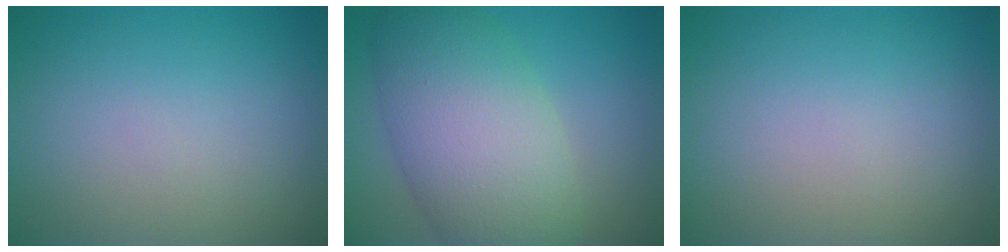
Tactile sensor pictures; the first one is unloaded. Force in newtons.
{"total": 9.6, "press": 9.6, "slide": 0.5}
{"total": 0.0}